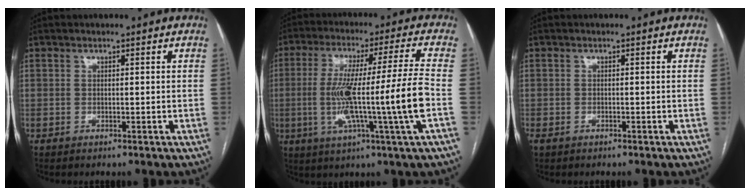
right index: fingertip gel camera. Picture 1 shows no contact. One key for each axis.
{"total": 16.2, "fx": -2.8, "fy": -1.9, "fz": 15.9, "tx": -0.287, "ty": -0.006, "tz": -0.052}
{"total": 1.1, "fx": -0.8, "fy": 0.6, "fz": 0.5, "tx": -0.014, "ty": -0.002, "tz": -0.010}